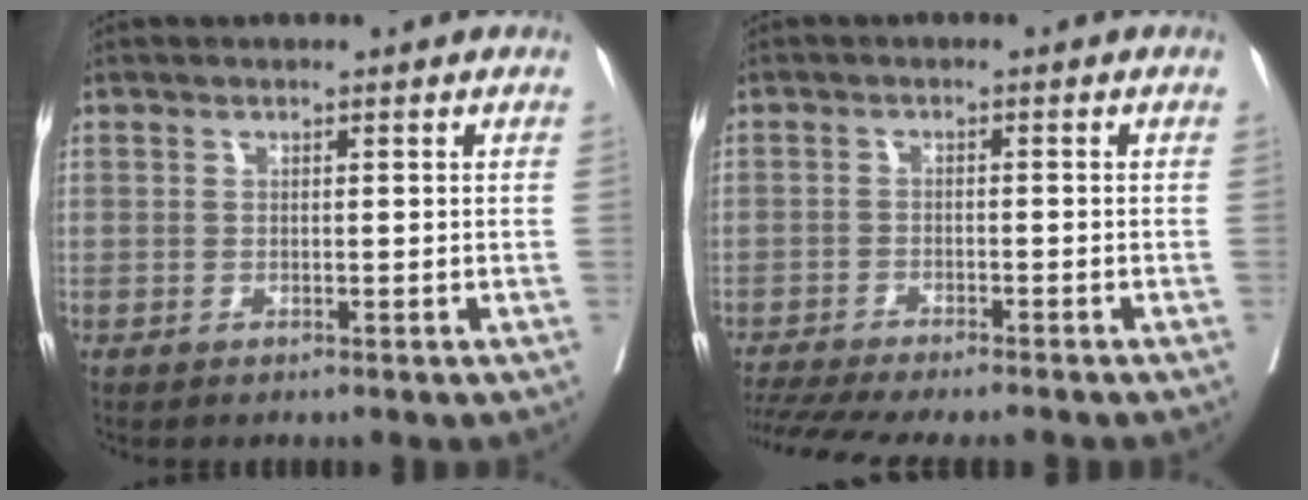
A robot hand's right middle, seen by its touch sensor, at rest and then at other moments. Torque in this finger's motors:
{"motor_torque": [1.09, -1.05, 0.31, 0.12]}